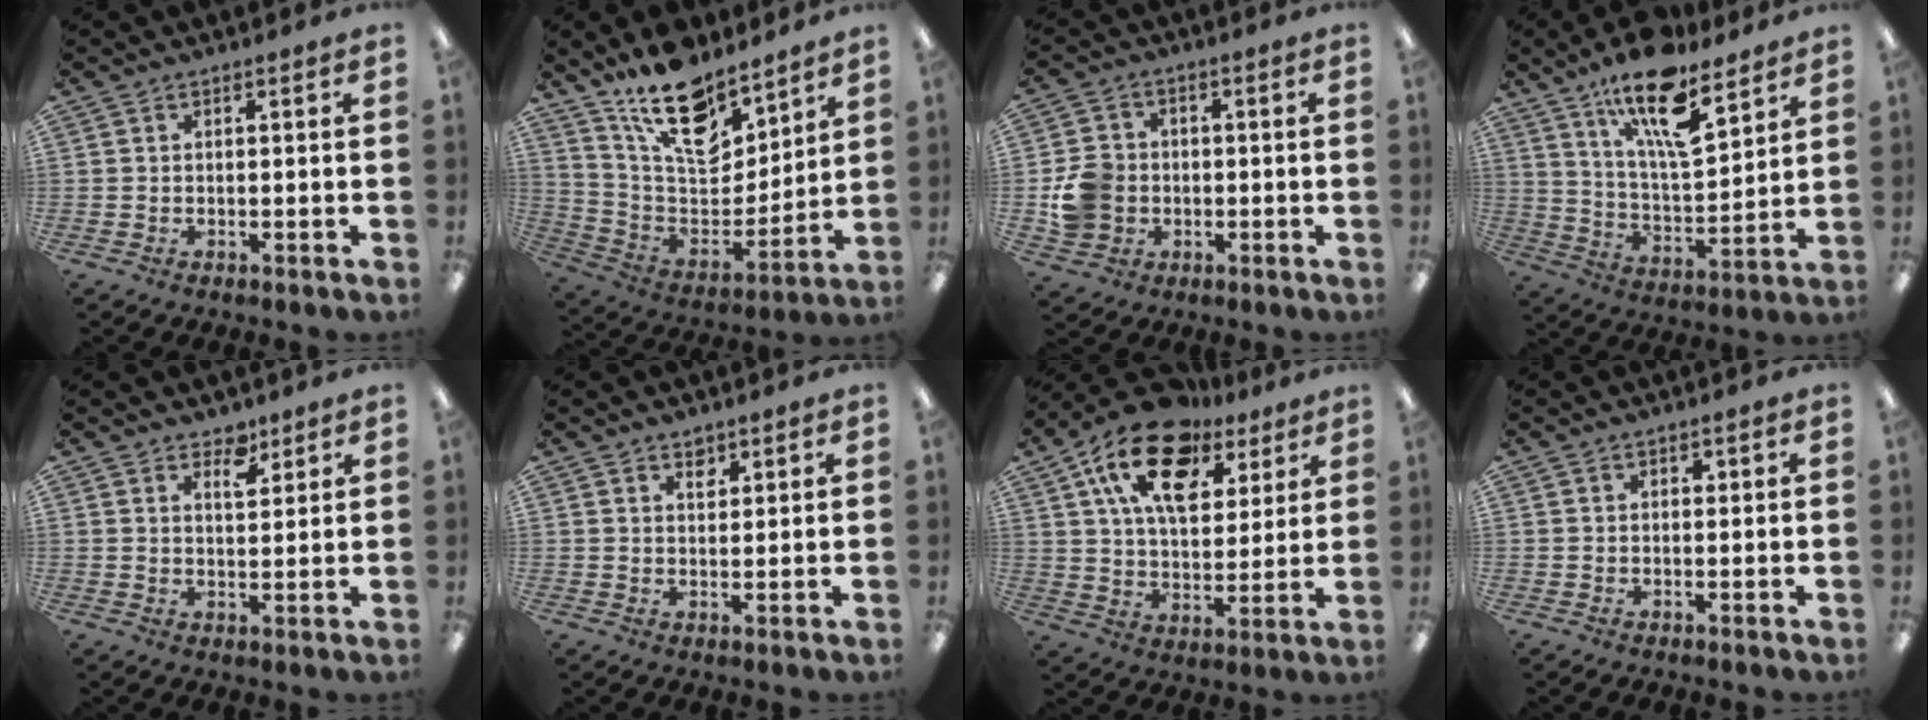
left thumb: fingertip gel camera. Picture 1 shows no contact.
{"total": 18.7, "force": [13.4, 9.0, 9.4], "torque": [-0.163, -0.092, 0.240]}
{"total": 8.5, "force": [-1.2, 7.5, 3.7], "torque": [-0.075, 0.018, -0.019]}
{"total": 18.7, "force": [12.5, 6.6, 12.3], "torque": [-0.204, -0.067, 0.208]}
{"total": 4.9, "force": [3.5, 2.4, 2.3], "torque": [-0.014, -0.022, 0.056]}
{"total": 2.4, "force": [1.8, 1.3, 0.9], "torque": [0.004, -0.011, 0.029]}
{"total": 18.4, "force": [10.4, 10.7, 10.8], "torque": [-0.189, -0.039, 0.185]}
{"total": 0.6, "force": [0.3, 0.5, 0.0], "torque": [0.000, 0.002, 0.006]}